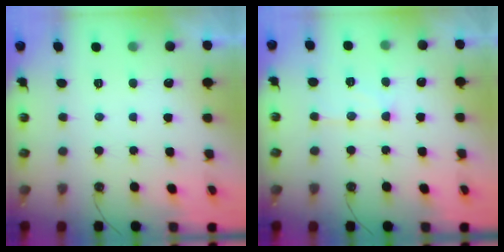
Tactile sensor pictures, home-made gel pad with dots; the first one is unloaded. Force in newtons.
{"total": 10.5, "press": 10.5, "slide": 1.0}